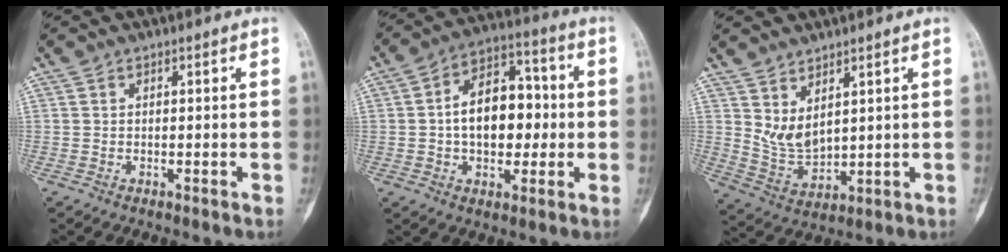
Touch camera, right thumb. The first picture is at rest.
{"total": 13.9, "force": [-0.1, 8.9, 10.7], "torque": [-0.130, 0.031, -0.006]}
{"total": 6.5, "force": [3.4, 2.9, 4.6], "torque": [-0.083, -0.038, 0.082]}